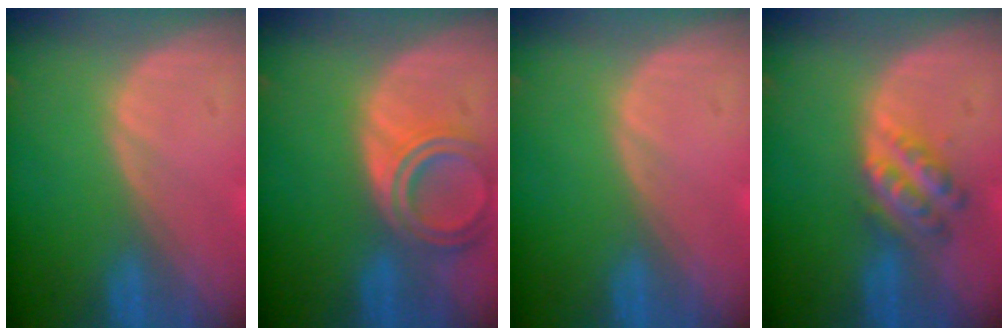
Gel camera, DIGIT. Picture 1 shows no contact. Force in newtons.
{"total": 6.6, "press": 6.0, "slide": 2.8}
{"total": 0.0}
{"total": 5.4, "press": 4.9, "slide": 2.3}